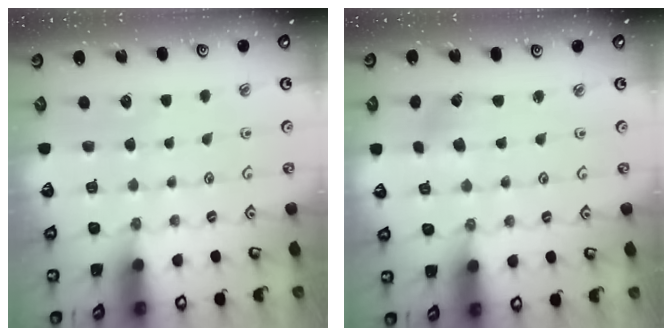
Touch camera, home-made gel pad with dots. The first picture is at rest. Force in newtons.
{"total": 2.8, "press": 2.8, "slide": 0.3}